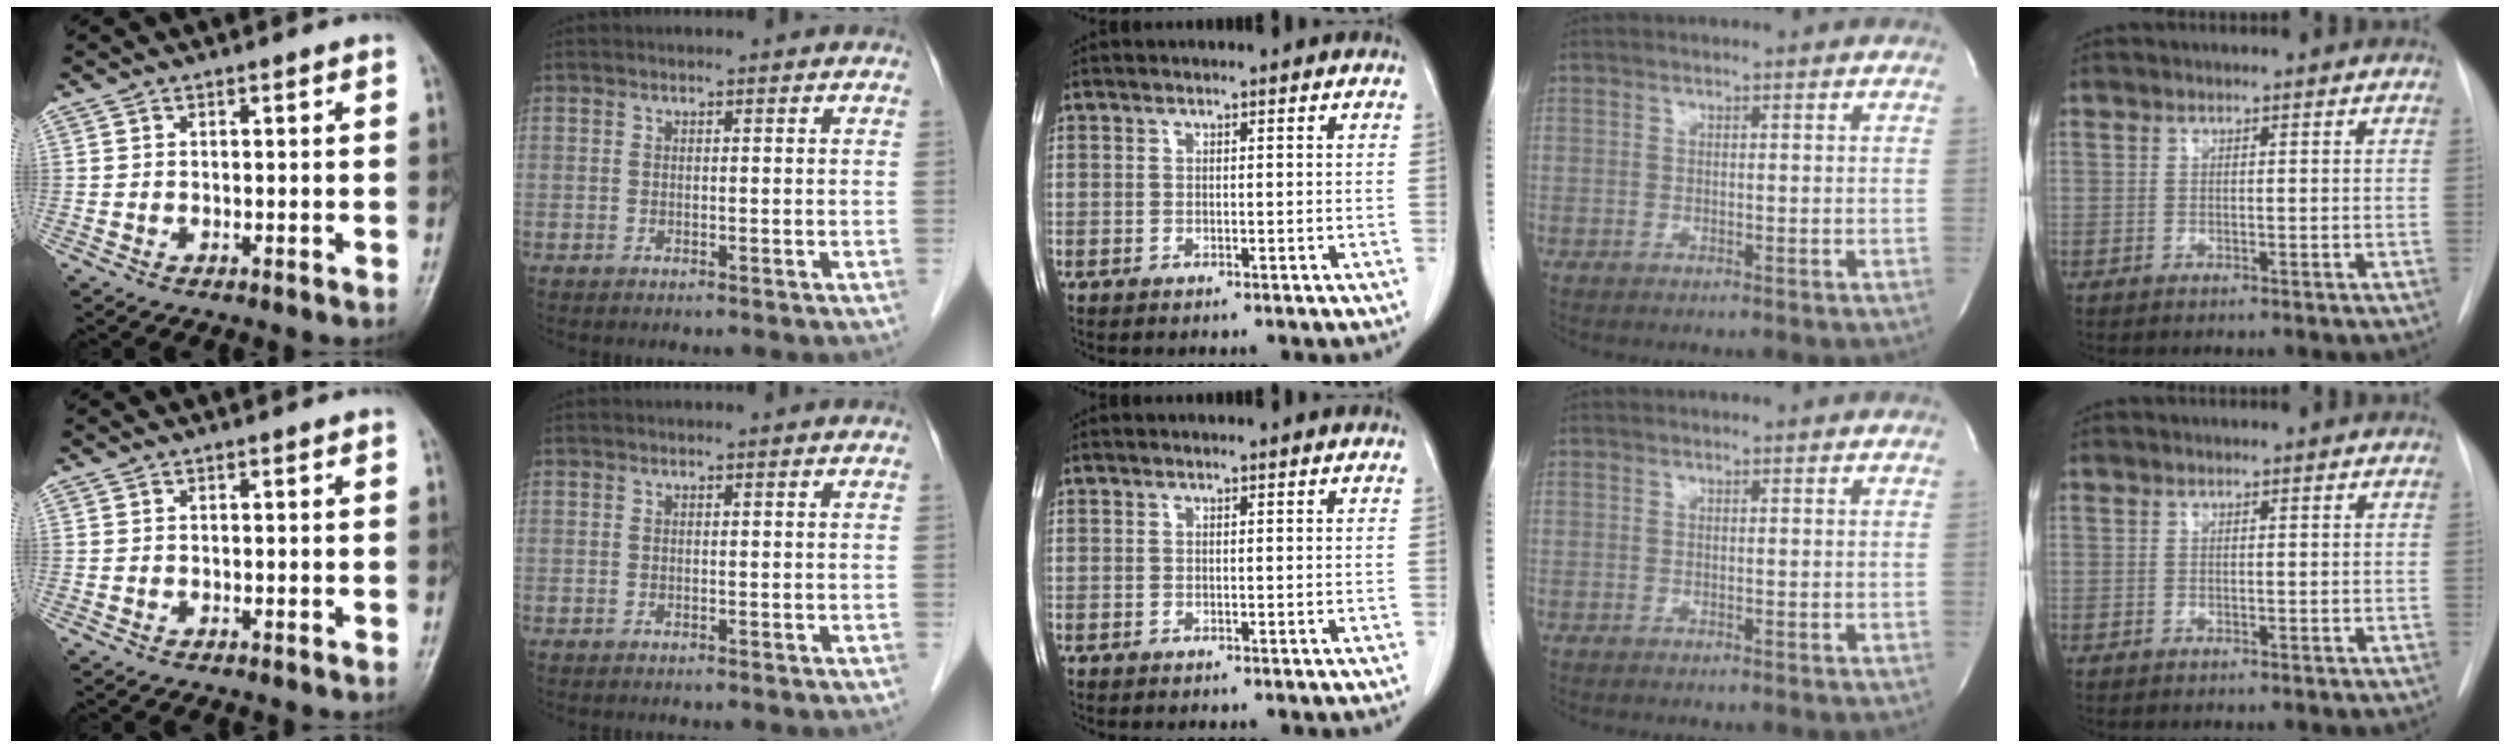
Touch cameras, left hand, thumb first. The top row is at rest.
{}